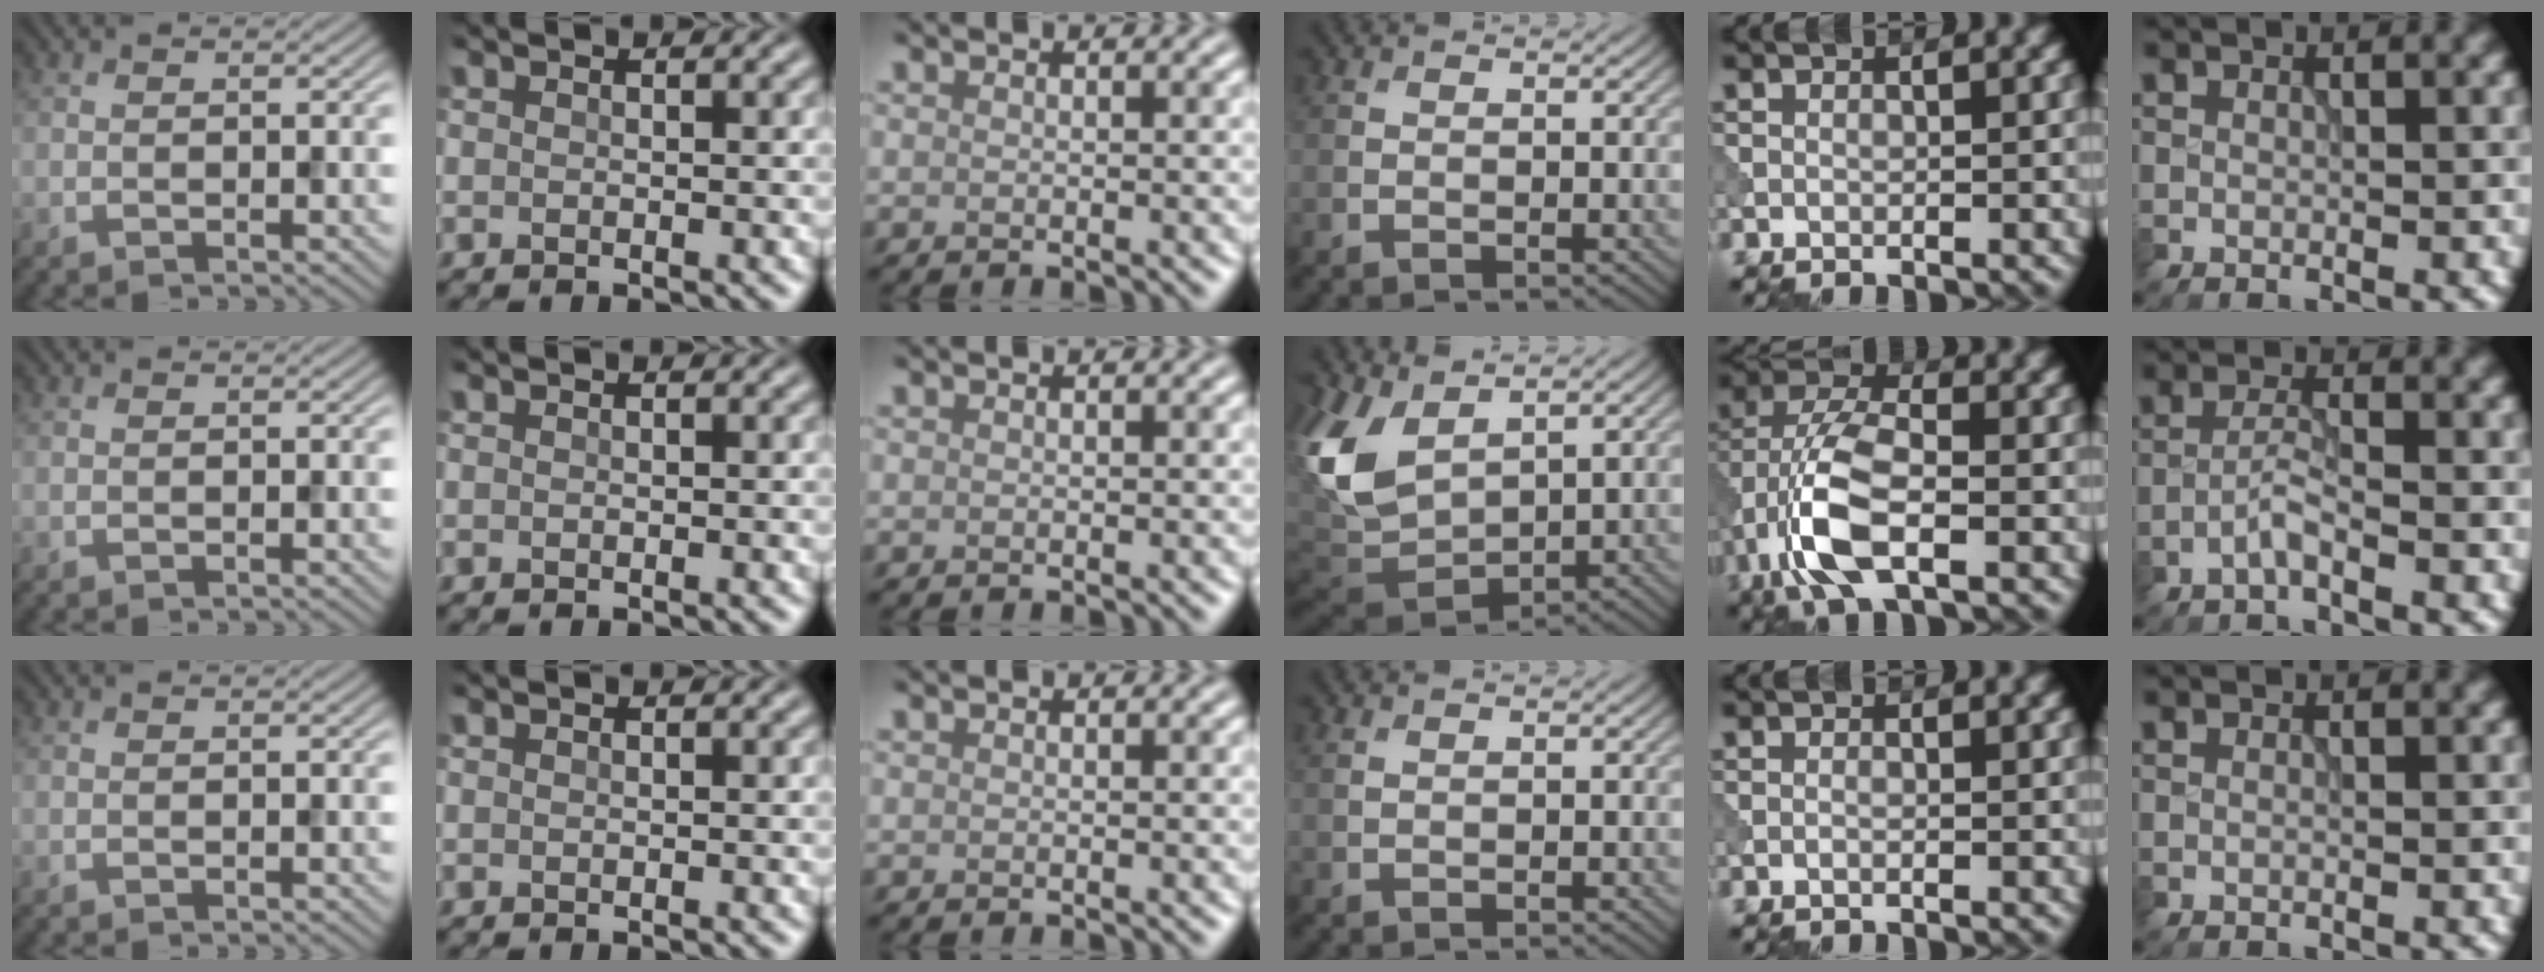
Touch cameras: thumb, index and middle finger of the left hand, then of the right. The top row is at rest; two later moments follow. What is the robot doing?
{"motion": "wipe", "object": "makeup brush"}